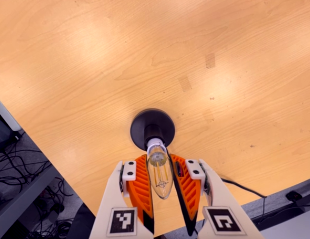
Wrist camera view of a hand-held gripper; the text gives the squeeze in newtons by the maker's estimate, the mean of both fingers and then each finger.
{"total": 10.7, "left": 9.9, "right": 11.4}